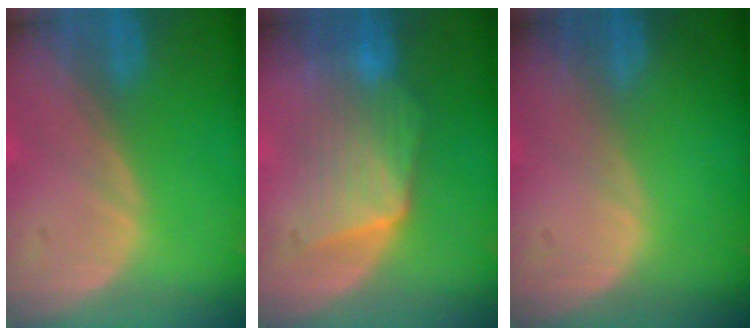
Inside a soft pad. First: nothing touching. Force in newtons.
{"total": 7.4, "press": 7.4, "slide": 0.7}
{"total": 0.0}